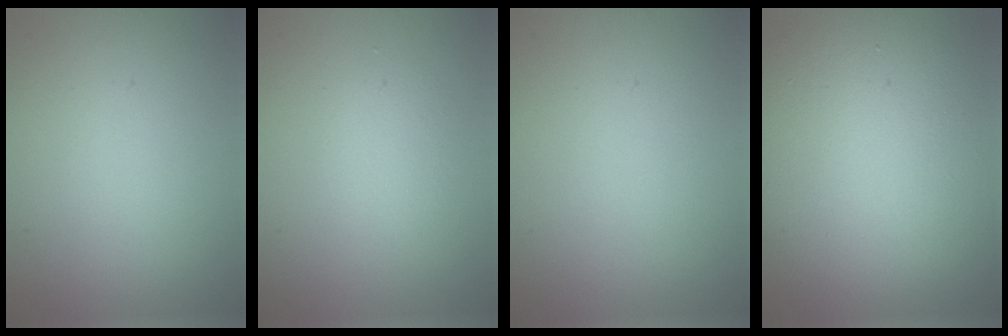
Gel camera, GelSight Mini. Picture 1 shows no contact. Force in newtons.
{"total": 1.3, "press": 1.3, "slide": 0.0}
{"total": 0.0}
{"total": 14.9, "press": 14.9, "slide": 0.8}